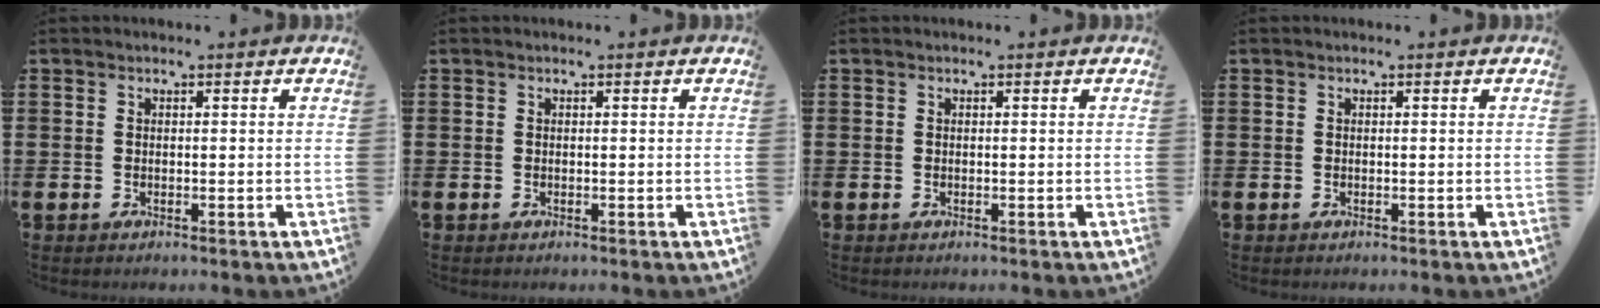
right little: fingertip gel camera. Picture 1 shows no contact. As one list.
[{"total": 0.0}, {"total": 0.0}, {"total": 0.0}]